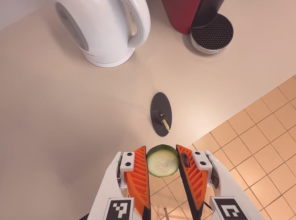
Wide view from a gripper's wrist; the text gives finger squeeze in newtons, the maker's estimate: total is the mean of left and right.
{"total": 9.4, "left": 9.3, "right": 9.6}